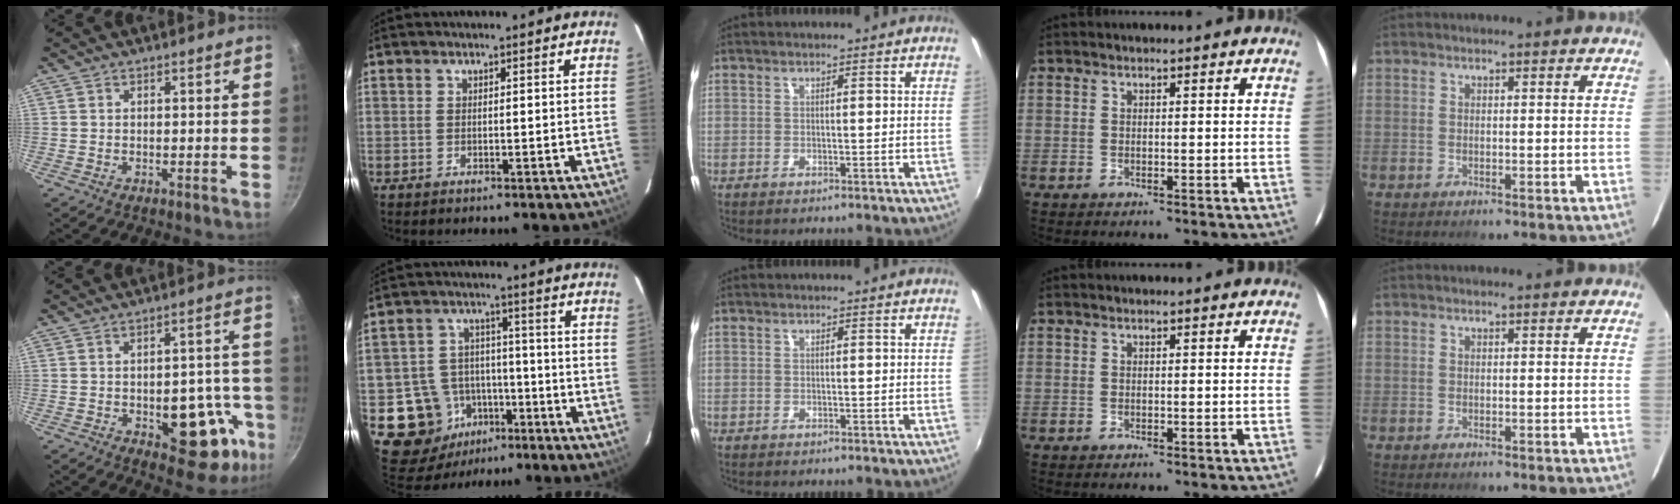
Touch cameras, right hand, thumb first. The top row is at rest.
{"thumb": {"total": 15.6, "force": [-5.3, 8.2, 12.1], "torque": [-0.082, 0.025, -0.065]}, "index": {"total": 12.4, "force": [-5.4, 10.6, 3.3], "torque": [-0.091, 0.029, -0.066]}}